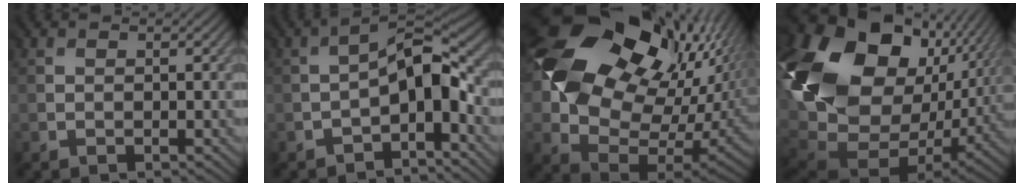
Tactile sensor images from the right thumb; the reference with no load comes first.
{"total": 5.9, "force": [-2.2, 2.0, 5.2], "torque": [-0.086, 0.012, -0.043]}
{"total": 19.0, "force": [7.2, 13.2, 11.7], "torque": [-0.240, -0.003, 0.158]}
{"total": 21.0, "force": [4.6, 14.3, 14.7], "torque": [-0.361, -0.021, 0.124]}